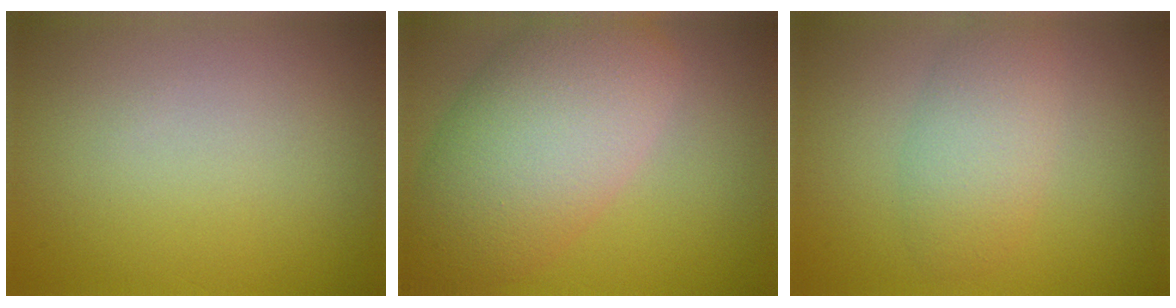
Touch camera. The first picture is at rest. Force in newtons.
{"total": 9.4, "press": 9.4, "slide": 0.5}
{"total": 3.4, "press": 3.4, "slide": 0.2}